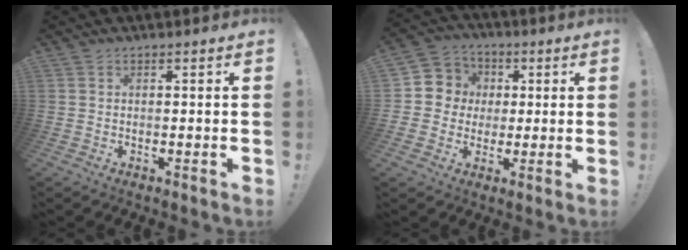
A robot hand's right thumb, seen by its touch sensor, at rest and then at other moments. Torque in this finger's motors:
{"motor_torque": [-0.33, 0.34, 0.03, 0.27, 0.00]}